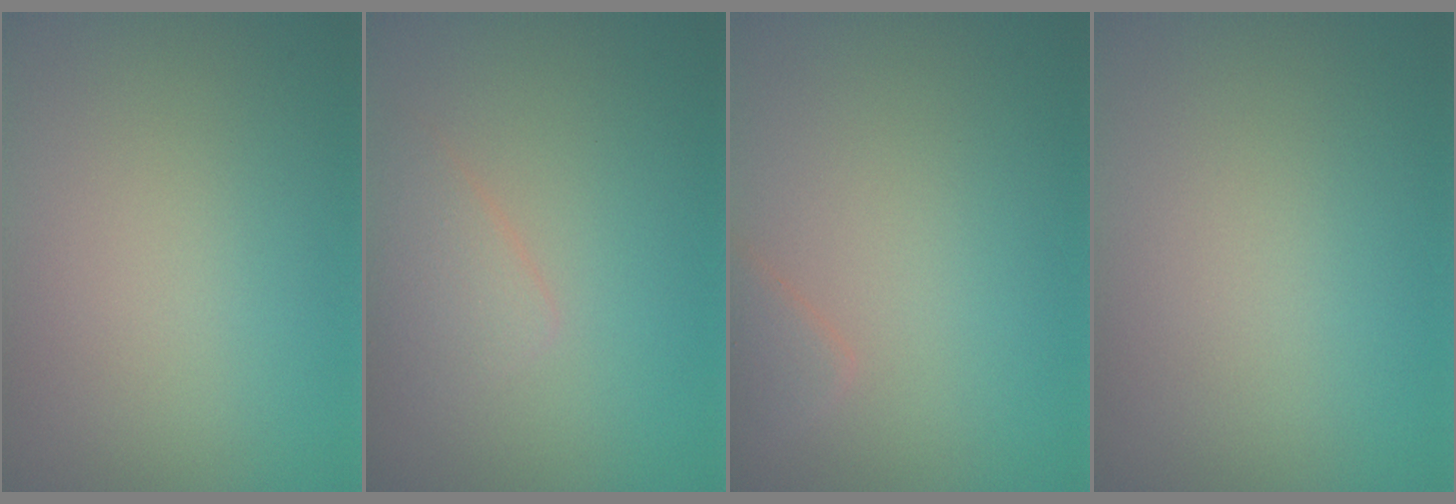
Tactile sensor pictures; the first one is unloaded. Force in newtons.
{"total": 1.7, "press": 1.7, "slide": 0.1}
{"total": 1.3, "press": 1.3, "slide": 0.1}
{"total": 0.0}